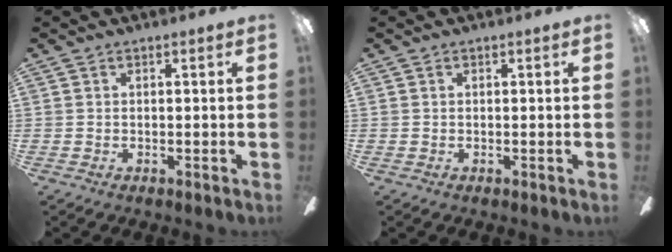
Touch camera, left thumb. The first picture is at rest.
{"total": 0.0}